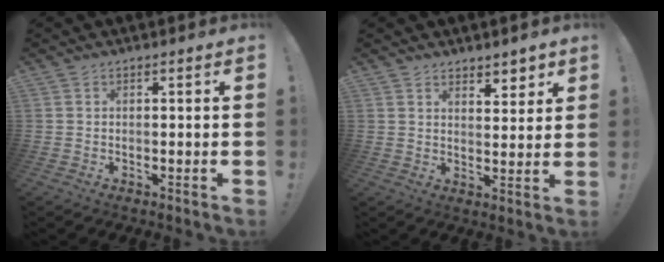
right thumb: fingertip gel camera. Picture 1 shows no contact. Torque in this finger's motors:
{"motor_torque": [-0.47, 0.55, -0.13, 0.21, 0.12]}